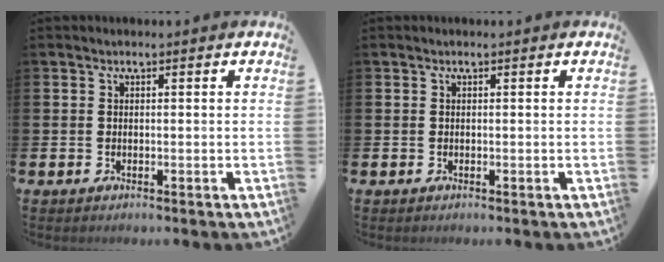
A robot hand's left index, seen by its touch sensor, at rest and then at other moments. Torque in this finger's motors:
{"motor_torque": [0.00, 0.00, 0.00, 0.01]}